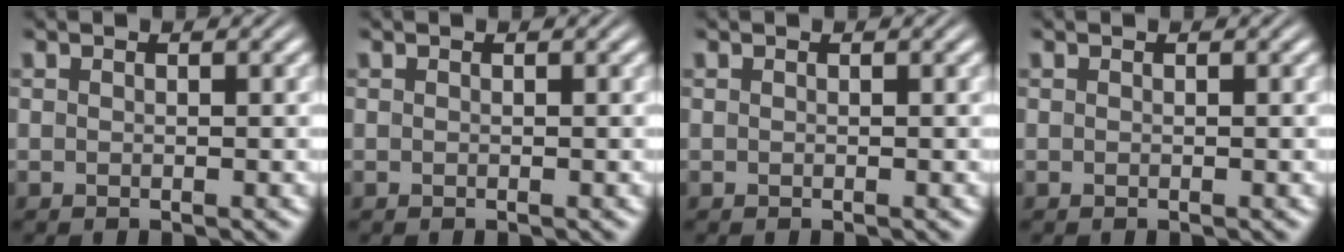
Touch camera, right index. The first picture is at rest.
{"total": 0.0}
{"total": 0.0}
{"total": 0.0}